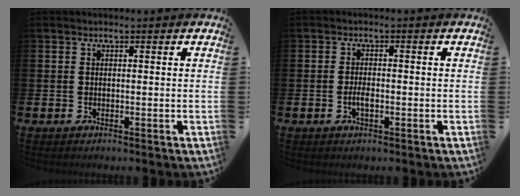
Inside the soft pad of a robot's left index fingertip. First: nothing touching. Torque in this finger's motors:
{"motor_torque": [0.32, 0.04, 0.05, 0.05]}